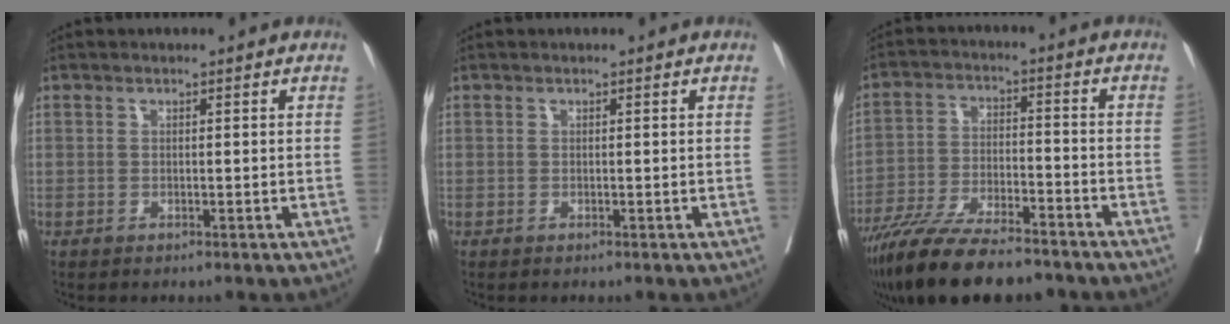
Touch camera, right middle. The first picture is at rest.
{"total": 0.0}
{"total": 16.2, "force": [-13.4, 3.3, 8.6], "torque": [-0.166, -0.026, -0.226]}